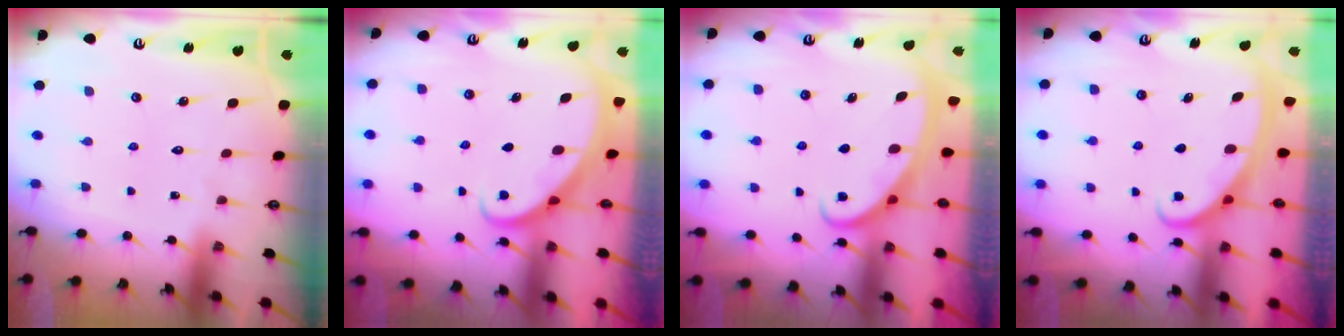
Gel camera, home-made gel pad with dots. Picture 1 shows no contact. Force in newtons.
{"total": 2.7, "press": 2.7, "slide": 0.2}
{"total": 2.6, "press": 2.6, "slide": 0.4}
{"total": 2.8, "press": 2.8, "slide": 0.4}